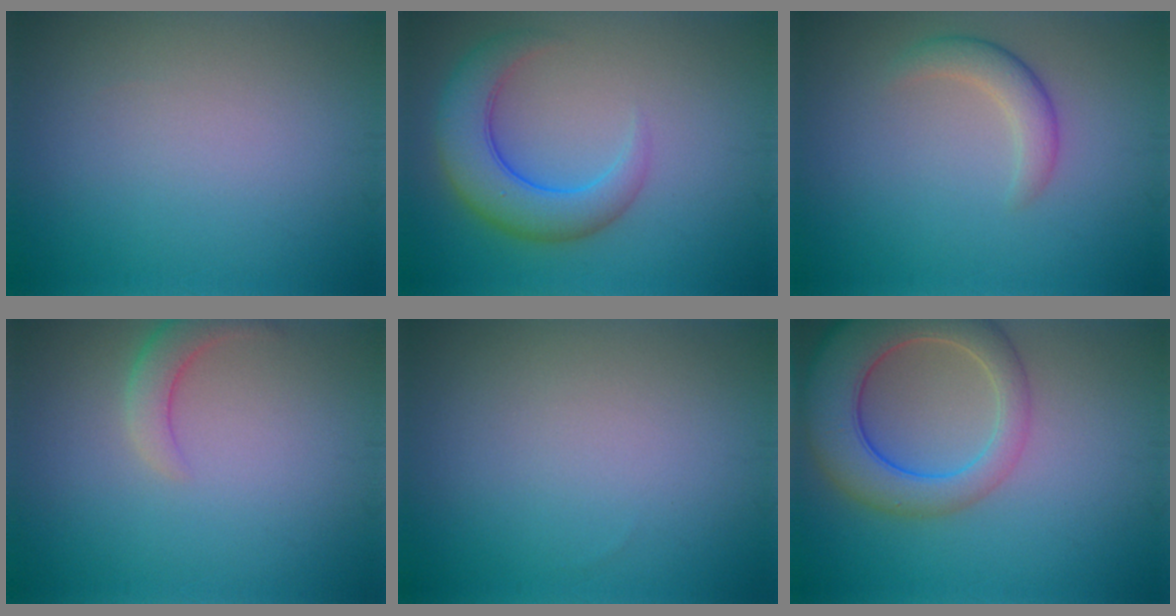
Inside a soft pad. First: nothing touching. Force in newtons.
{"total": 5.8, "press": 5.8, "slide": 0.2}
{"total": 2.5, "press": 2.5, "slide": 0.2}
{"total": 2.4, "press": 2.4, "slide": 0.2}
{"total": 0.0}
{"total": 8.1, "press": 8.0, "slide": 0.8}